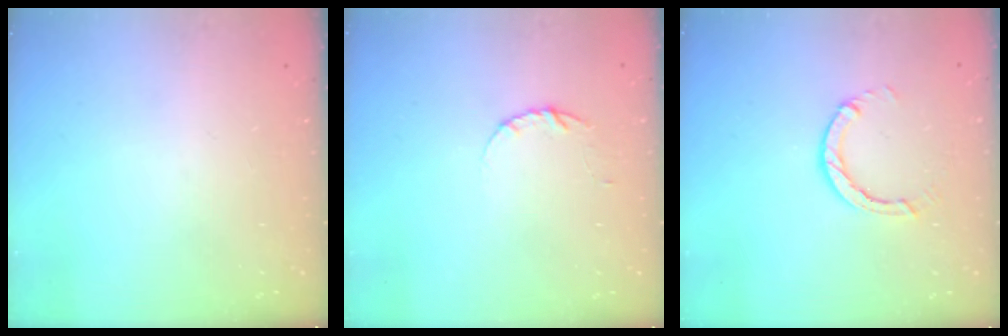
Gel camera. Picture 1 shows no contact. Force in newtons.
{"total": 3.4, "press": 3.4, "slide": 0.4}
{"total": 4.1, "press": 4.0, "slide": 0.6}